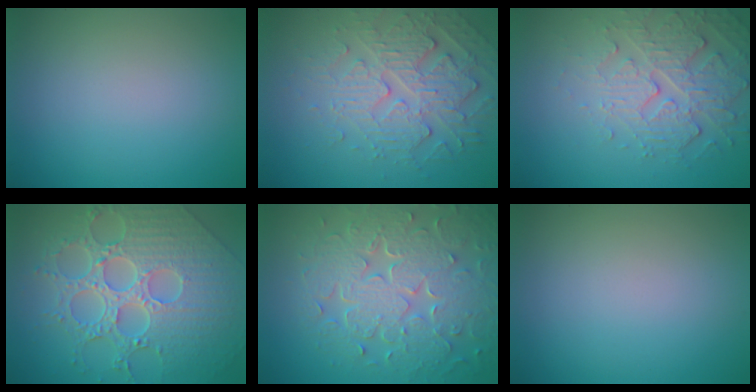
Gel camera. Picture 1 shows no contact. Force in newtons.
{"total": 4.7, "press": 4.2, "slide": 2.2}
{"total": 5.2, "press": 3.6, "slide": 3.7}
{"total": 9.1, "press": 6.6, "slide": 6.2}
{"total": 8.7, "press": 6.2, "slide": 6.1}
{"total": 0.0}